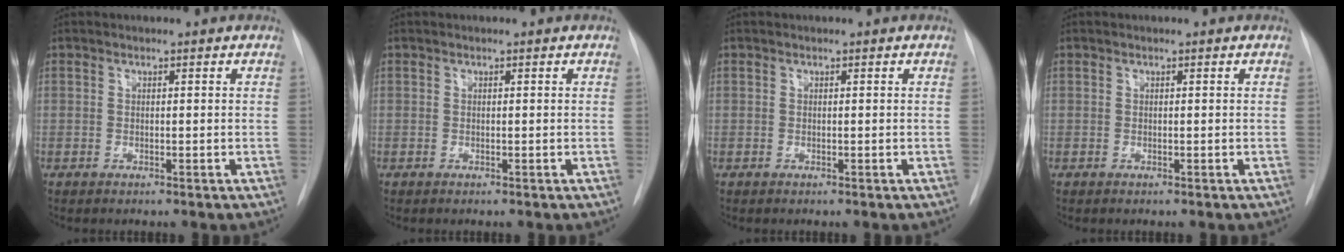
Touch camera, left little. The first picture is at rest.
{"total": 0.0}
{"total": 0.0}
{"total": 0.0}